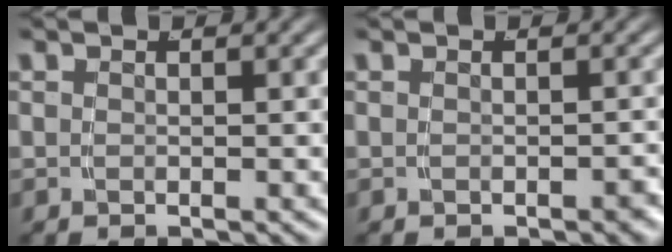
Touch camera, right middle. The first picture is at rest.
{"total": 0.8, "force": [-0.6, 0.4, 0.3], "torque": [-0.004, 0.002, -0.011]}